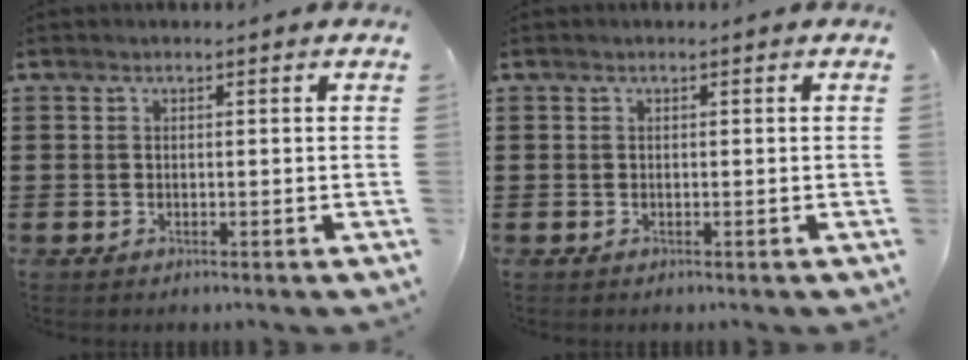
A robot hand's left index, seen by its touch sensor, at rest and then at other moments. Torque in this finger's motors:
{"motor_torque": [0.00, 0.00, 0.01, 0.00]}